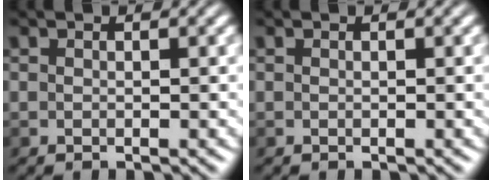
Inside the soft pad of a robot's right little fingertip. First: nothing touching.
{"total": 0.0}